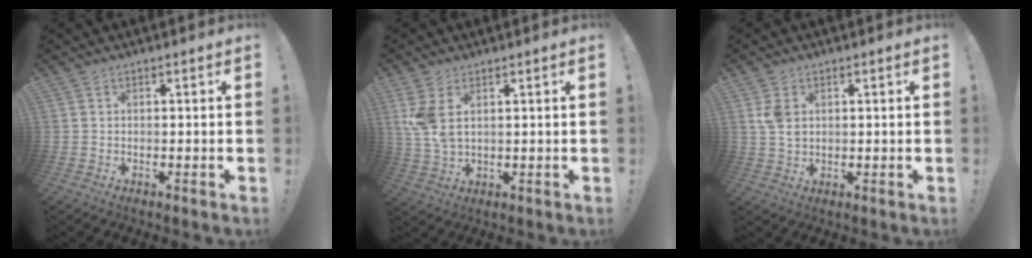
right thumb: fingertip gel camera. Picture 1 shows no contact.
{"total": 6.8, "force": [2.5, 3.3, 5.4], "torque": [-0.113, -0.016, 0.045]}
{"total": 4.1, "force": [1.6, 2.8, 2.6], "torque": [-0.043, -0.001, 0.030]}